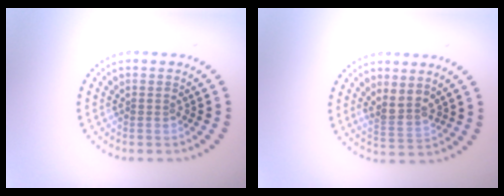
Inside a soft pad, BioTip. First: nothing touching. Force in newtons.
{"total": 2.4, "press": 1.9, "slide": 1.5}